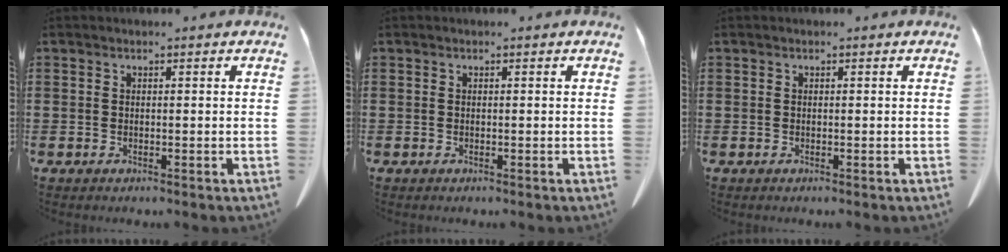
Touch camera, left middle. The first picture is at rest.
{"total": 0.0}
{"total": 0.0}